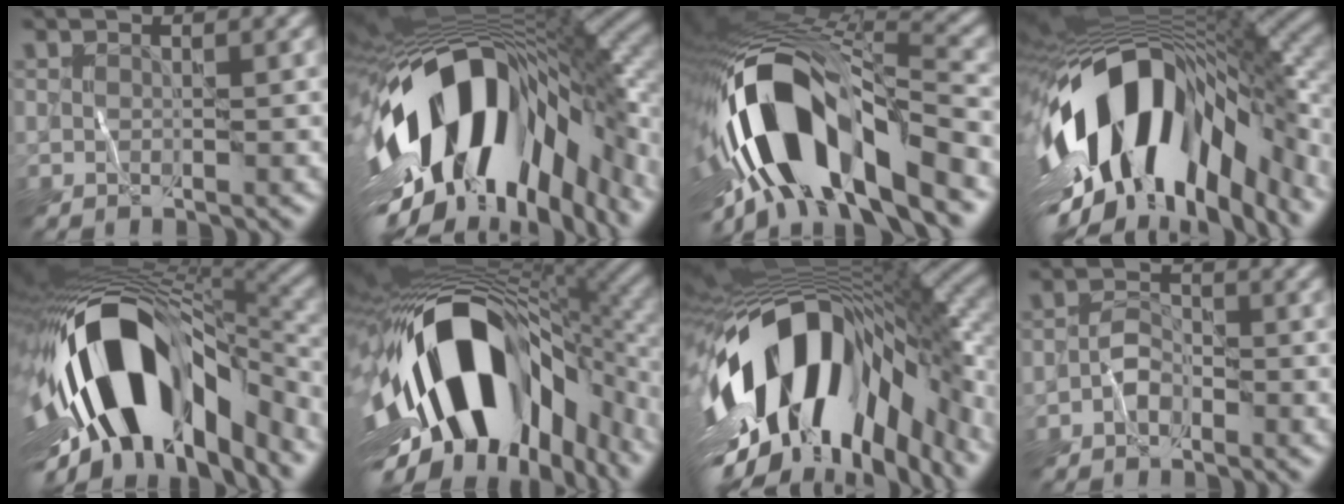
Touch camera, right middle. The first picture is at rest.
{"total": 16.7, "force": [-4.7, 8.1, 13.8], "torque": [-0.231, -0.009, -0.080]}
{"total": 15.9, "force": [-5.4, 6.8, 13.3], "torque": [-0.234, 0.014, -0.091]}
{"total": 15.3, "force": [-5.0, 7.5, 12.3], "torque": [-0.214, 0.002, -0.087]}
{"total": 16.9, "force": [-5.0, 8.5, 13.7], "torque": [-0.238, 0.005, -0.083]}
{"total": 18.7, "force": [-4.4, 9.7, 15.4], "torque": [-0.271, -0.016, -0.064]}
{"total": 16.8, "force": [-4.7, 8.2, 13.9], "torque": [-0.237, -0.011, -0.082]}
{"total": 1.7, "force": [-1.0, 1.1, 0.9], "torque": [-0.013, 0.009, -0.023]}